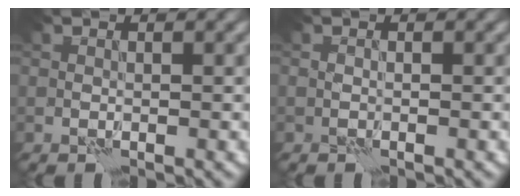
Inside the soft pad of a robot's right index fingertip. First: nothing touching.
{"total": 0.8, "force": [0.3, -0.6, -0.5], "torque": [0.008, 0.001, 0.009]}